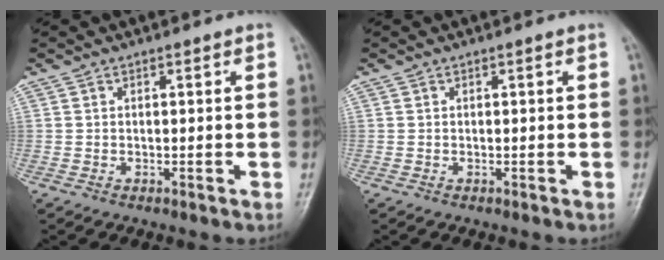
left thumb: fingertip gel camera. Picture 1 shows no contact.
{"total": 0.0}